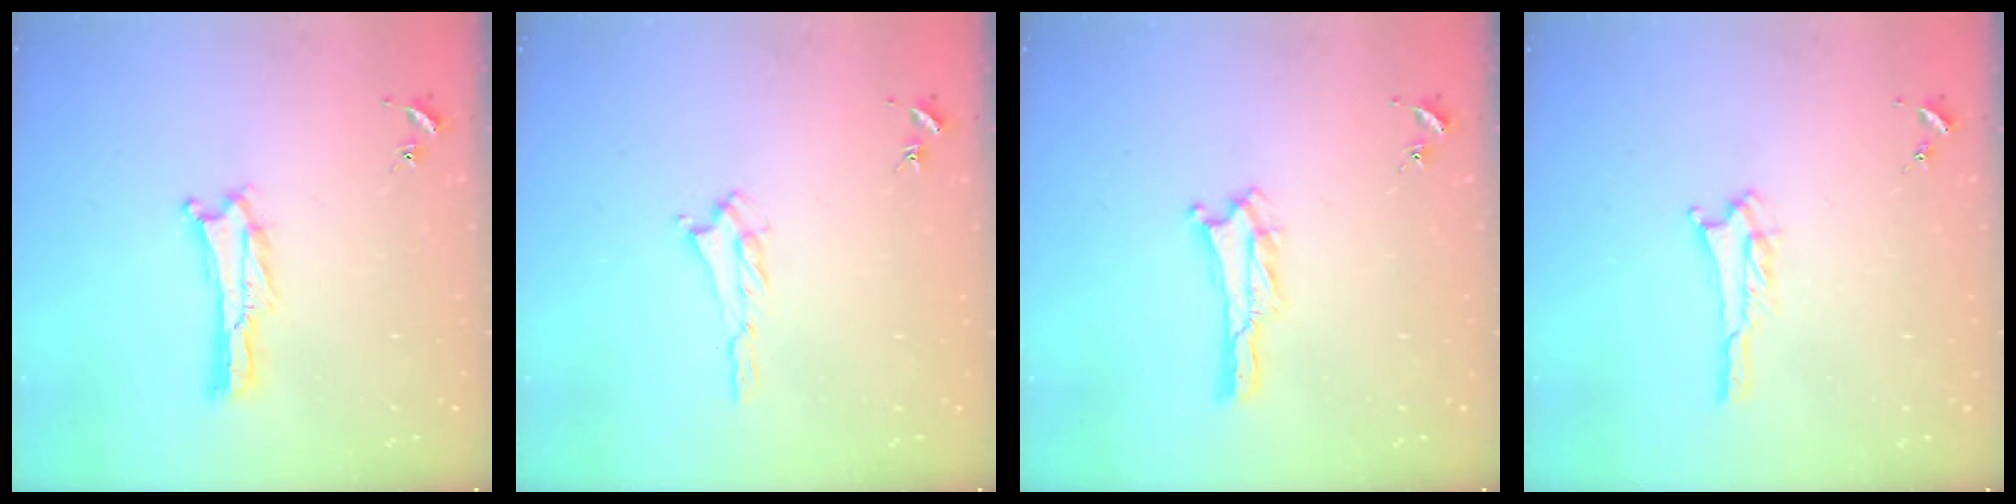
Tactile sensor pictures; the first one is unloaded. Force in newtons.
{"total": 1.2, "press": 1.1, "slide": 0.5}
{"total": 1.3, "press": 1.3, "slide": 0.4}
{"total": 2.8, "press": 2.8, "slide": 0.3}